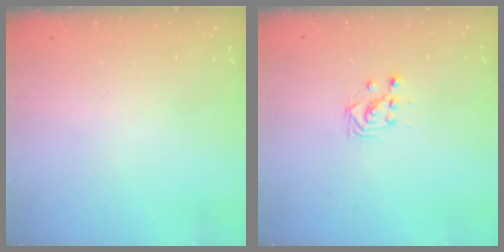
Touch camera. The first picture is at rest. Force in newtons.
{"total": 3.0, "press": 3.0, "slide": 0.2}